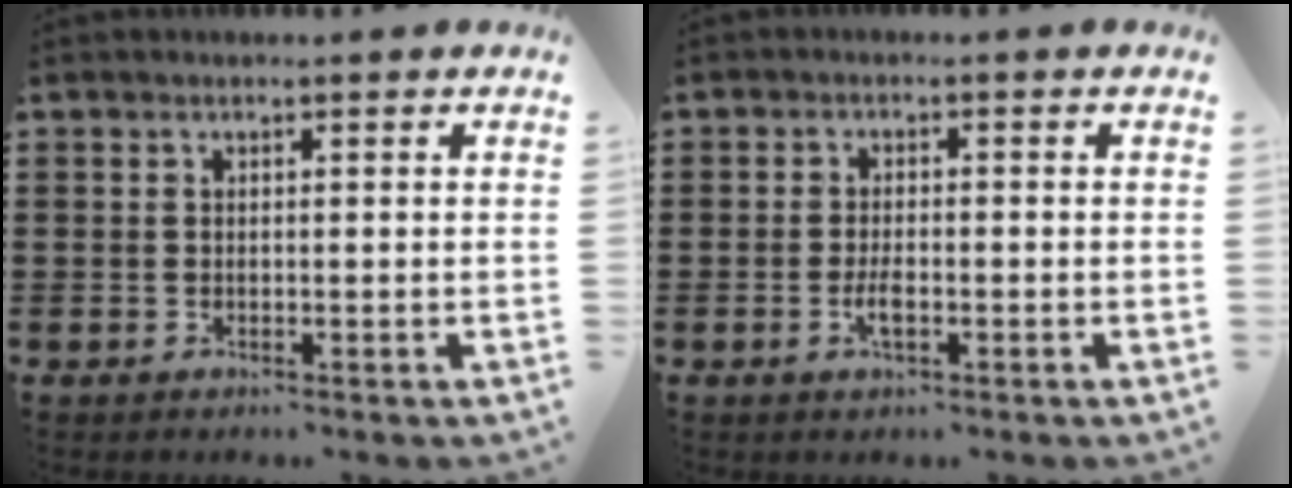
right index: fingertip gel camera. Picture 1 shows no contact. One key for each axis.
{"total": 2.8, "fx": -1.0, "fy": 0.9, "fz": 2.5, "tx": -0.053, "ty": -0.003, "tz": -0.019}